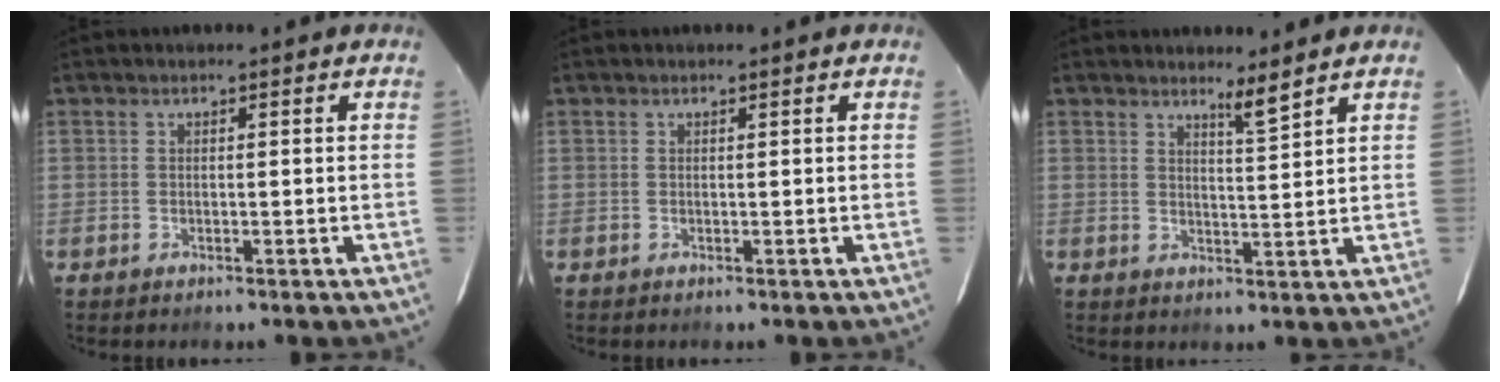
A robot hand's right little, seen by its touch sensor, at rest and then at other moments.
{"total": 0.0}
{"total": 3.1, "force": [2.6, -0.5, 1.7], "torque": [-0.031, -0.011, 0.041]}